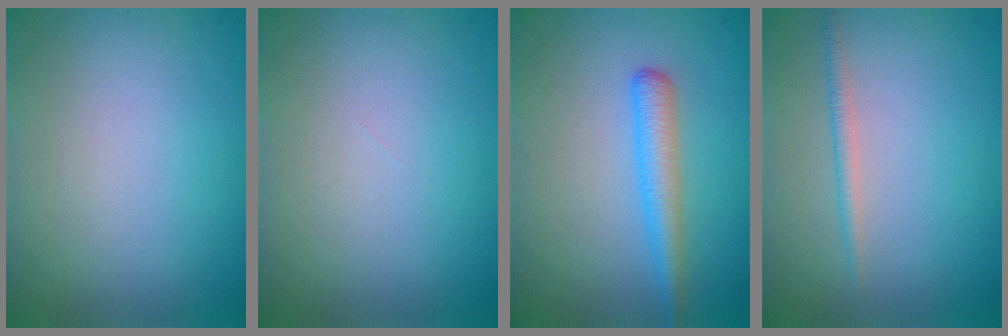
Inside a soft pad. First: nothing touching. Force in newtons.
{"total": 0.0}
{"total": 2.5, "press": 2.5, "slide": 0.1}
{"total": 1.2, "press": 1.2, "slide": 0.0}